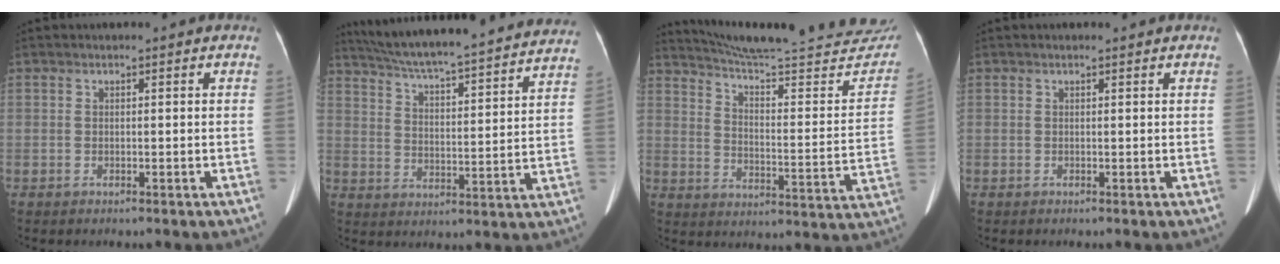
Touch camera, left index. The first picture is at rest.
{"total": 30.8, "force": [28.1, 2.6, 12.4], "torque": [-0.207, -0.038, 0.365]}
{"total": 29.5, "force": [27.2, 2.6, 11.1], "torque": [-0.164, -0.096, 0.343]}
{"total": 0.9, "force": [0.8, 0.0, 0.5], "torque": [-0.010, 0.012, 0.015]}